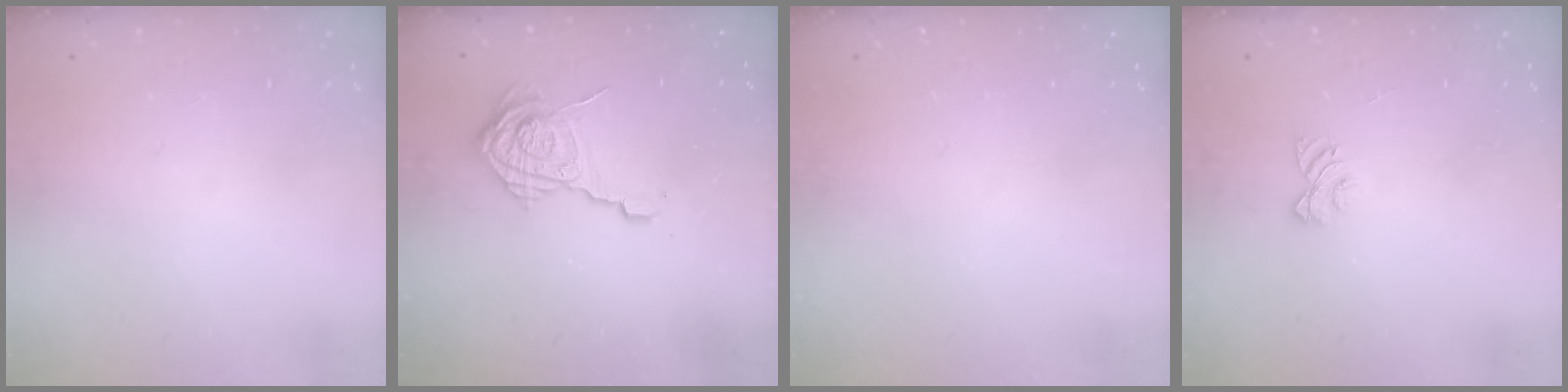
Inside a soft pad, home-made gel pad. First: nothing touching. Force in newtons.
{"total": 13.9, "press": 13.8, "slide": 0.7}
{"total": 0.0}
{"total": 4.4, "press": 4.4, "slide": 0.4}